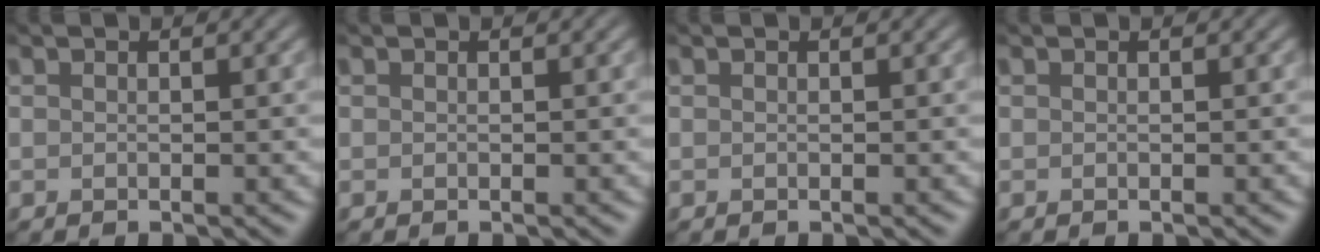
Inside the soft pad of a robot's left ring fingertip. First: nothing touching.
{"total": 0.0}
{"total": 0.0}
{"total": 0.0}